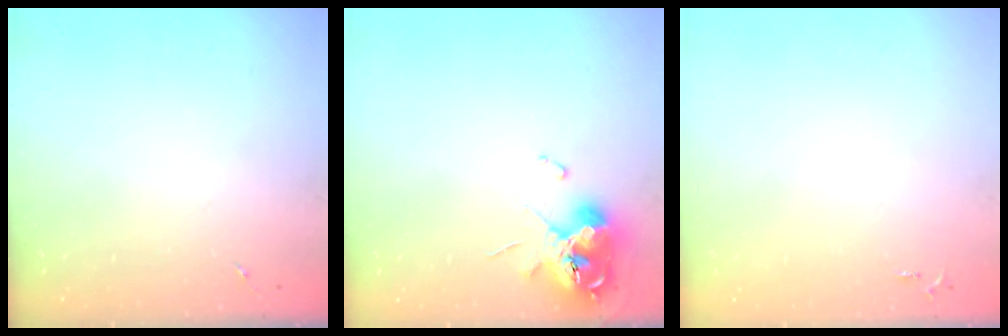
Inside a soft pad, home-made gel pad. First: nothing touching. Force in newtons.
{"total": 11.8, "press": 11.7, "slide": 1.4}
{"total": 2.6, "press": 2.6, "slide": 0.3}